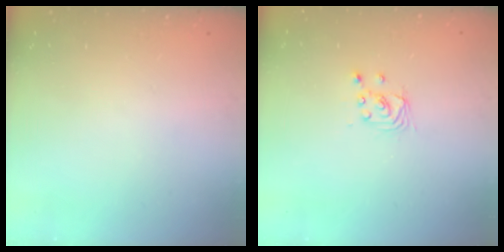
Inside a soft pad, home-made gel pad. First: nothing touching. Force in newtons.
{"total": 2.8, "press": 2.8, "slide": 0.2}